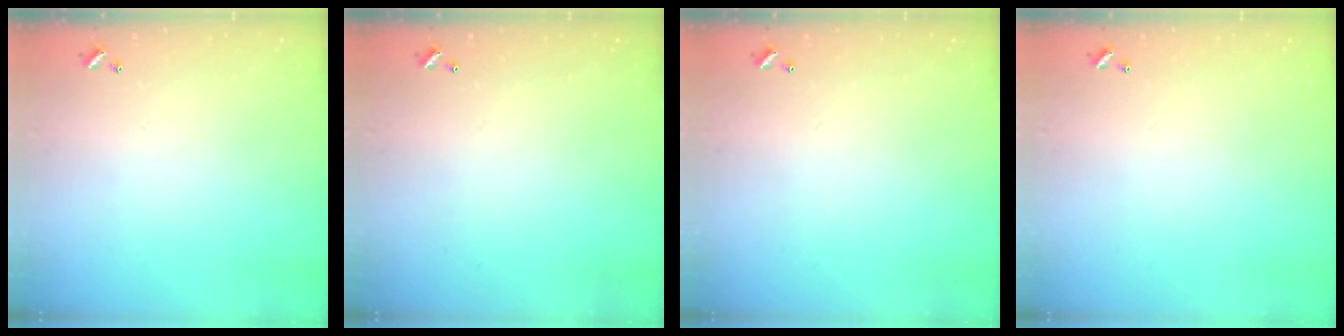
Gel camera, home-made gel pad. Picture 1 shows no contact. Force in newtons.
{"total": 0.0}
{"total": 0.0}
{"total": 0.0}